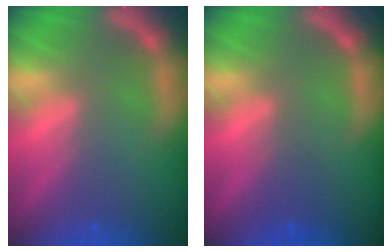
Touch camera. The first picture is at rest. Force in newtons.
{"total": 1.4}